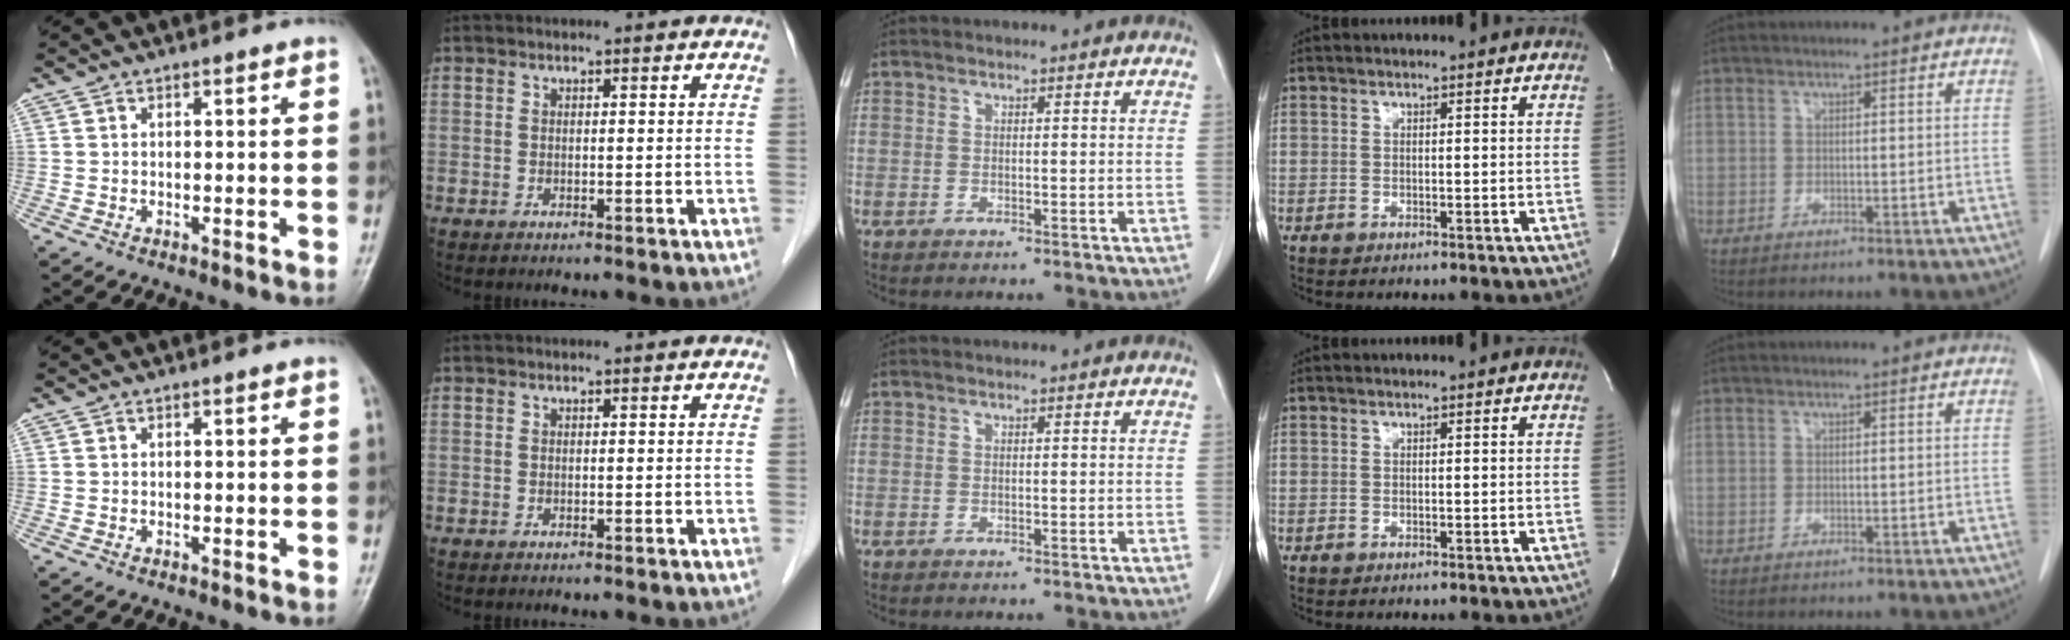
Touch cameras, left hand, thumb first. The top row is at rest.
{}